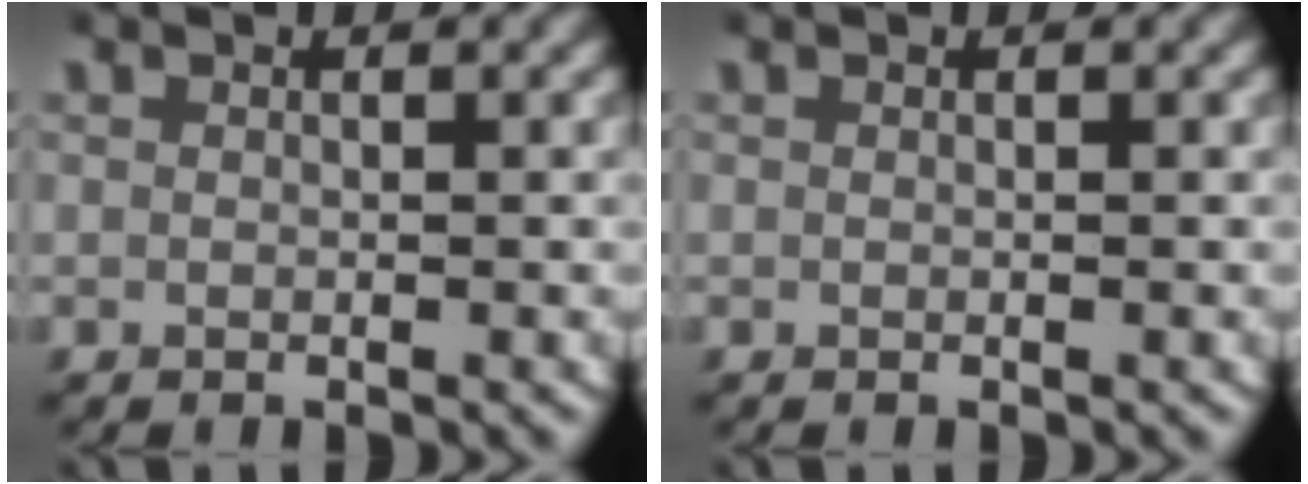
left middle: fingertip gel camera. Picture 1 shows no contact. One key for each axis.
{"total": 0.0}